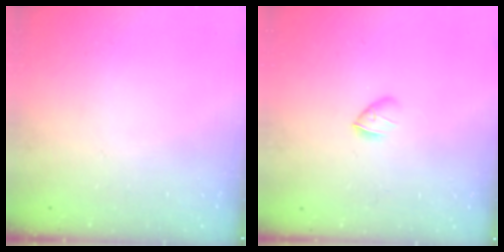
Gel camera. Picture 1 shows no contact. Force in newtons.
{"total": 3.4, "press": 3.2, "slide": 1.0}